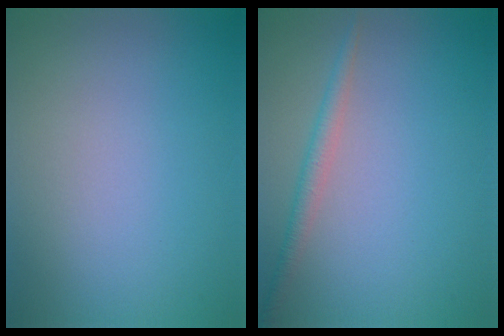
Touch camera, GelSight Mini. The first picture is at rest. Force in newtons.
{"total": 1.8, "press": 1.8, "slide": 0.1}